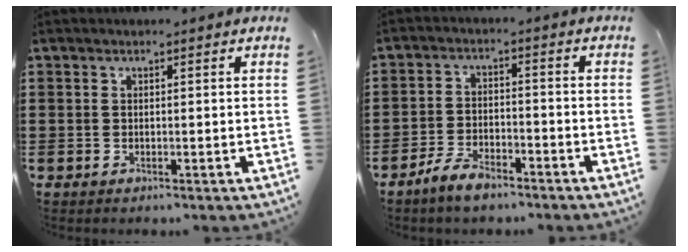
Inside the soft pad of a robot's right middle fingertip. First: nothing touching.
{"total": 4.7, "force": [-3.9, 1.6, 2.2], "torque": [-0.050, 0.008, -0.077]}